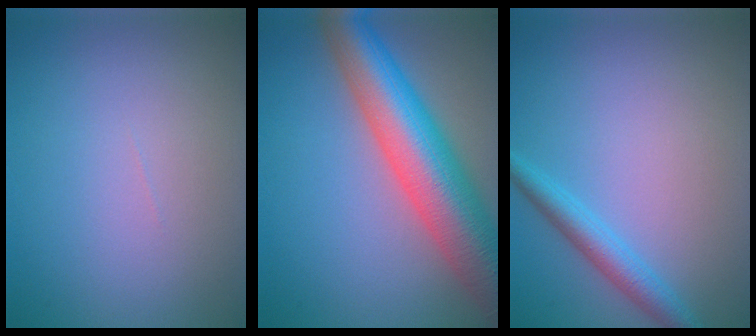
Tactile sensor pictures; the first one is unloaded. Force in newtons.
{"total": 11.0, "press": 10.9, "slide": 0.5}
{"total": 2.6, "press": 2.6, "slide": 0.1}